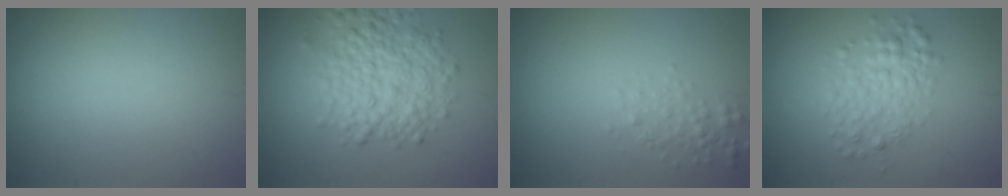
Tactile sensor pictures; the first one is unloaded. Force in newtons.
{"total": 5.7, "press": 5.7, "slide": 0.1}
{"total": 1.5, "press": 1.5, "slide": 0.0}
{"total": 3.1, "press": 3.1, "slide": 0.1}